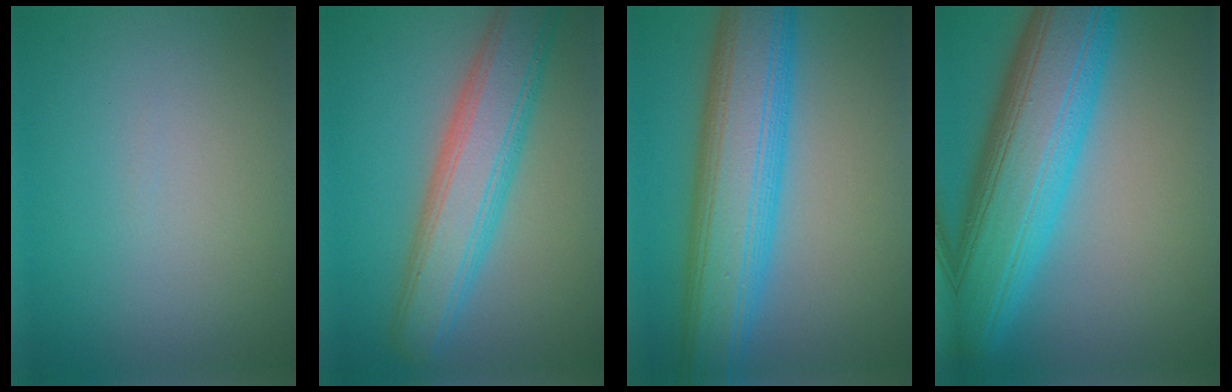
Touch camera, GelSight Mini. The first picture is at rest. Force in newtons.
{"total": 7.3, "press": 7.3, "slide": 0.1}
{"total": 10.7, "press": 10.7, "slide": 0.1}
{"total": 12.1, "press": 12.1, "slide": 0.3}